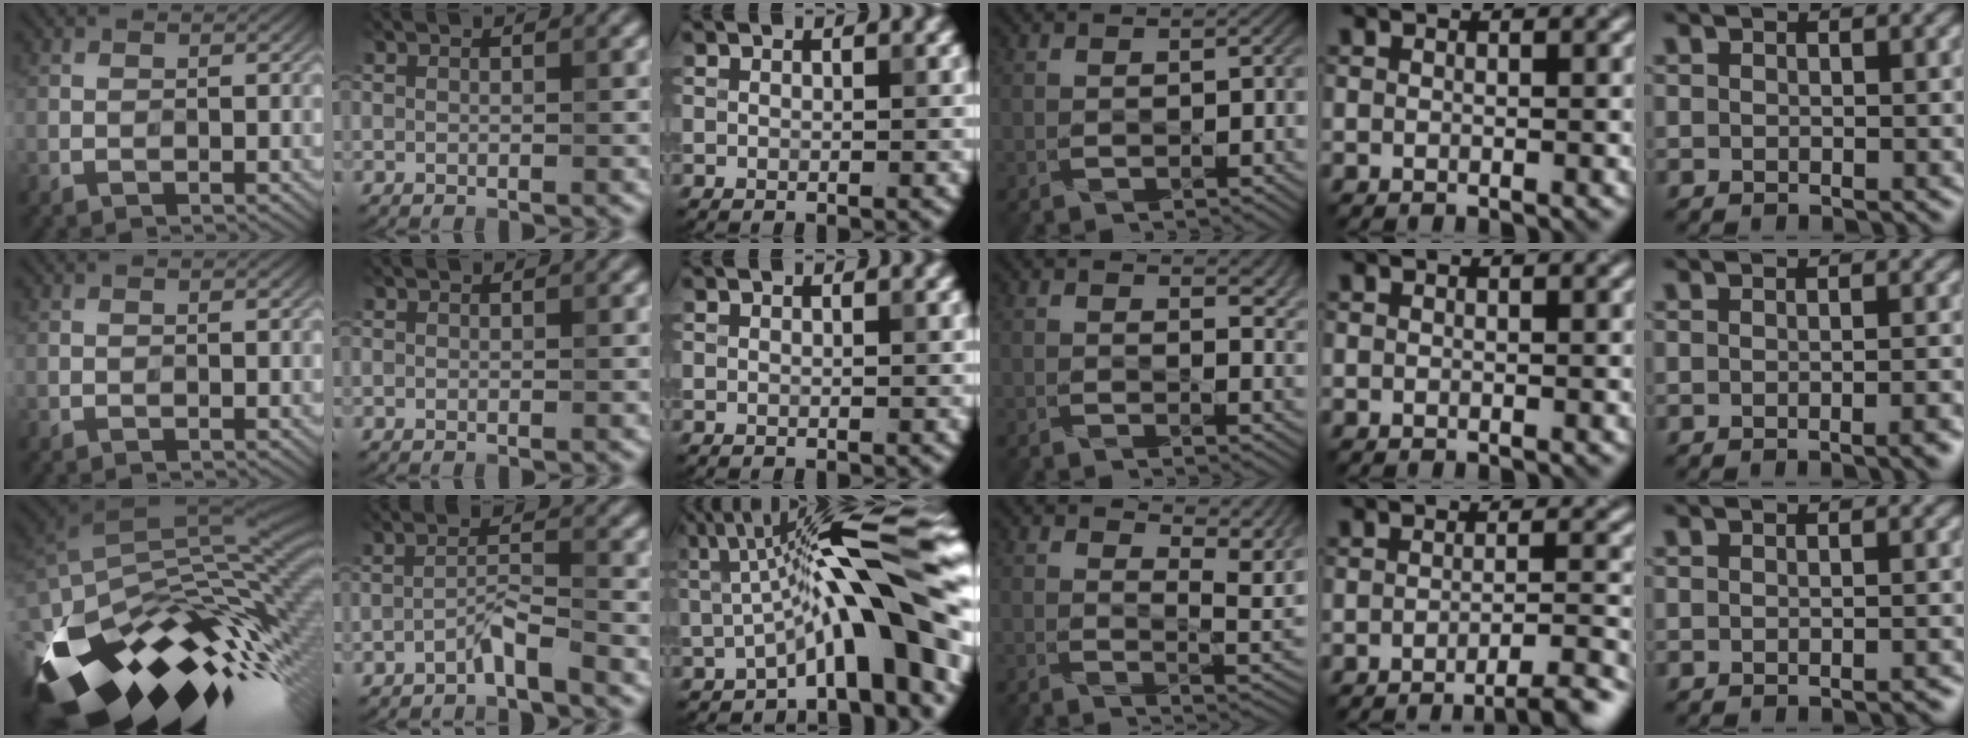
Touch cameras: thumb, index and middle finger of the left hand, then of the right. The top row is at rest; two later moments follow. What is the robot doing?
{"motion": "twist", "object": "bottle cap"}